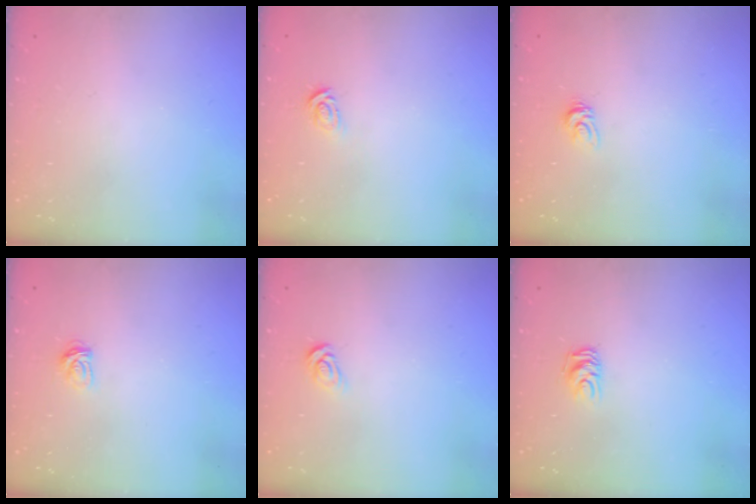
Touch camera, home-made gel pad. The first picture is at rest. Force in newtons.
{"total": 2.8, "press": 2.8, "slide": 0.2}
{"total": 3.6, "press": 3.6, "slide": 0.2}
{"total": 3.5, "press": 3.5, "slide": 0.4}
{"total": 4.3, "press": 4.2, "slide": 0.4}
{"total": 6.1, "press": 6.0, "slide": 0.8}